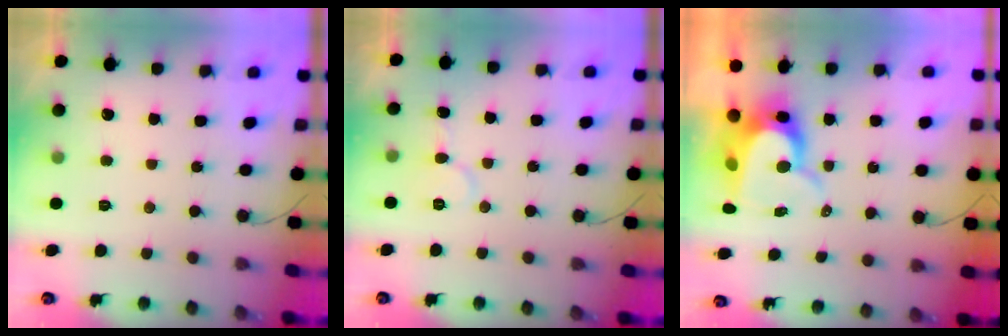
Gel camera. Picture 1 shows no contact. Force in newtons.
{"total": 6.3, "press": 6.2, "slide": 0.5}
{"total": 9.7, "press": 9.7, "slide": 1.0}